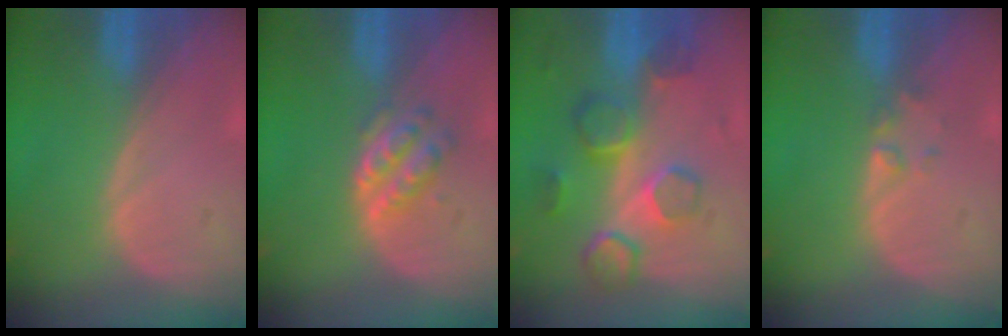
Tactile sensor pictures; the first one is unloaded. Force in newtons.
{"total": 4.9, "press": 4.3, "slide": 2.3}
{"total": 8.8, "press": 7.9, "slide": 3.7}
{"total": 1.4, "press": 1.3, "slide": 0.2}